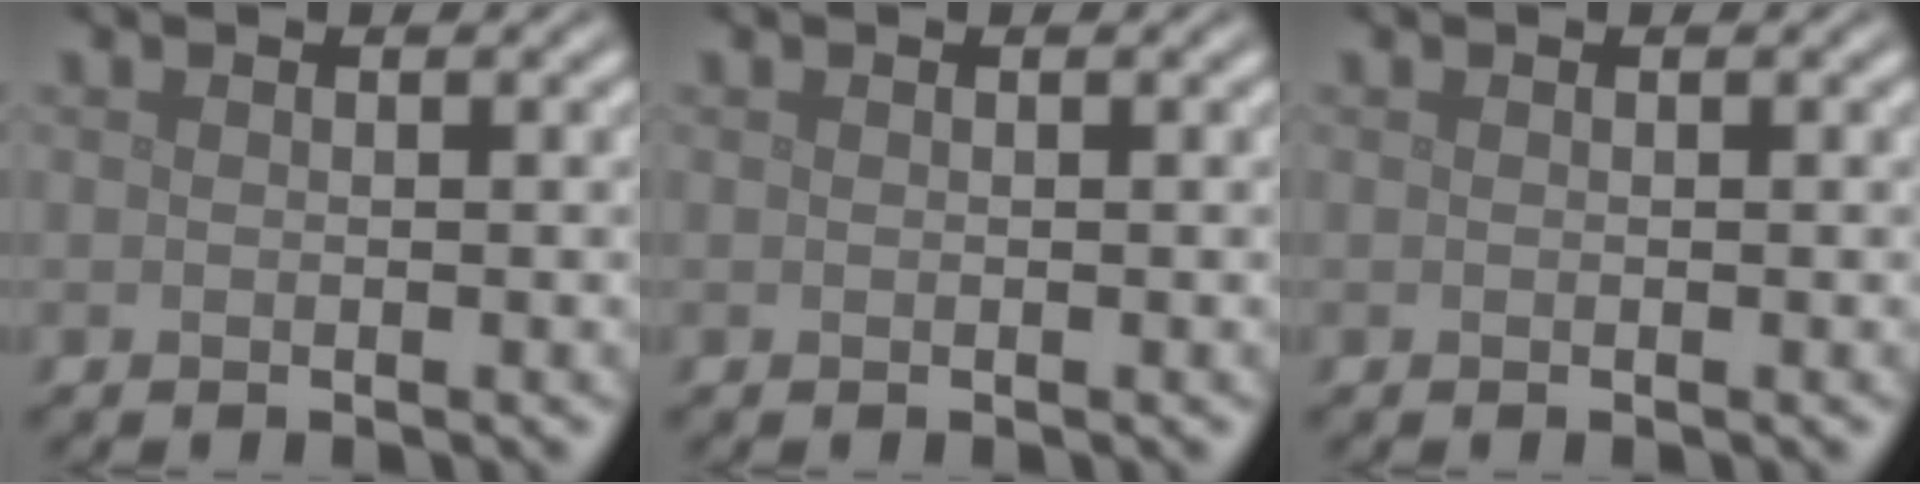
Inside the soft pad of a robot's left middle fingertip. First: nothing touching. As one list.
[{"total": 0.0}, {"total": 0.0}]